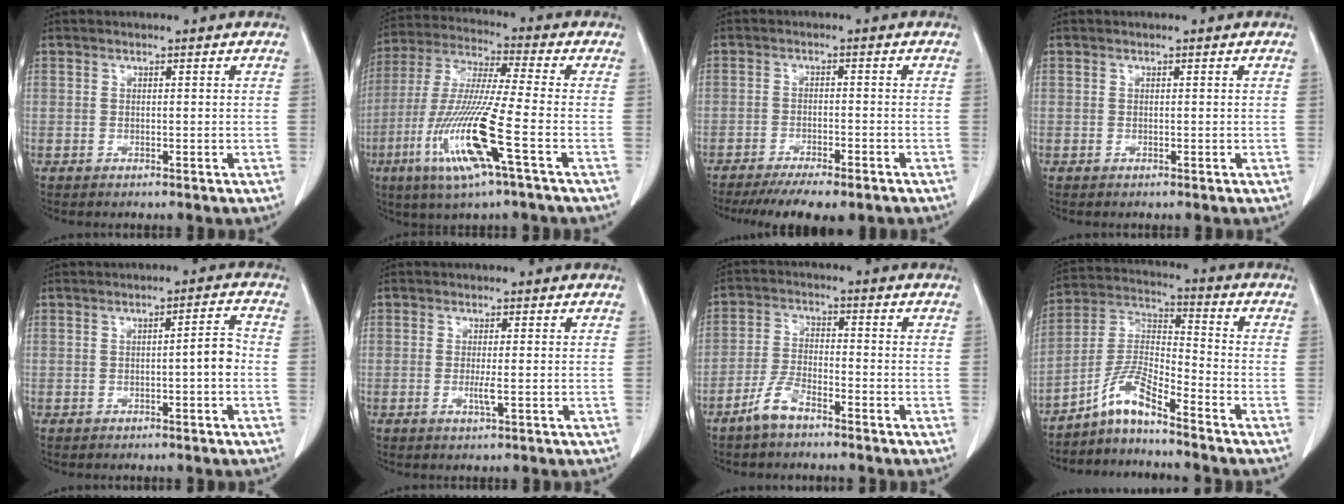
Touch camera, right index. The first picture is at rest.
{"total": 15.2, "force": [-5.8, -0.1, 14.0], "torque": [-0.297, -0.022, -0.115]}
{"total": 9.7, "force": [-7.8, 2.0, 5.5], "torque": [-0.075, -0.012, -0.114]}
{"total": 0.0}
{"total": 3.1, "force": [-0.7, 0.3, 3.0], "torque": [-0.037, 0.006, -0.012]}
{"total": 1.8, "force": [-0.4, -0.1, 1.8], "torque": [-0.038, -0.006, -0.007]}
{"total": 5.0, "force": [-3.7, 1.5, 3.0], "torque": [-0.071, 0.000, -0.072]}
{"total": 7.4, "force": [-5.9, 0.3, 4.5], "torque": [-0.101, 0.009, -0.115]}